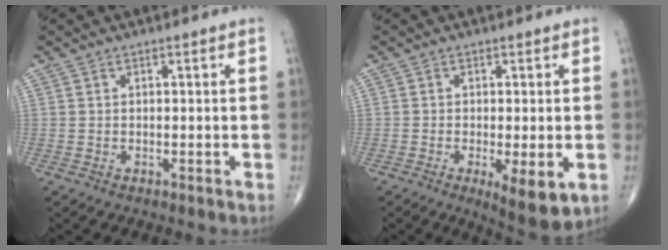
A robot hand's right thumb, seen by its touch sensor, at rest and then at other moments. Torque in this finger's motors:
{"motor_torque": [-0.20, 0.47, -0.15, -0.27, -0.01]}